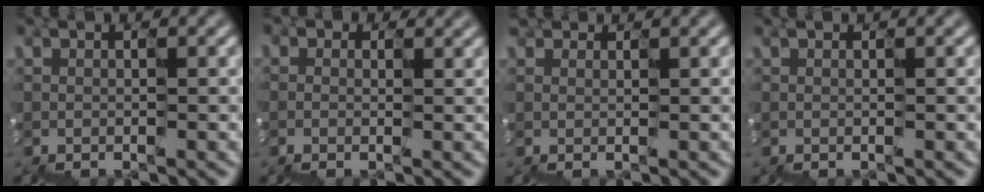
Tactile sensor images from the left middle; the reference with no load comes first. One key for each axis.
{"total": 0.8, "fx": 0.0, "fy": 0.7, "fz": 0.4, "tx": -0.012, "ty": 0.002, "tz": 0.002}
{"total": 0.8, "fx": 0.8, "fy": 0.2, "fz": -0.2, "tx": 0.005, "ty": 0.008, "tz": 0.012}
{"total": 0.0}